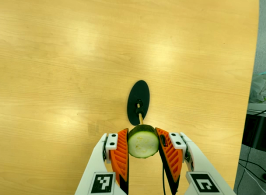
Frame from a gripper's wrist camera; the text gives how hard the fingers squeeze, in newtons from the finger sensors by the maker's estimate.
{"total": 12.1, "left": 11.4, "right": 12.8}